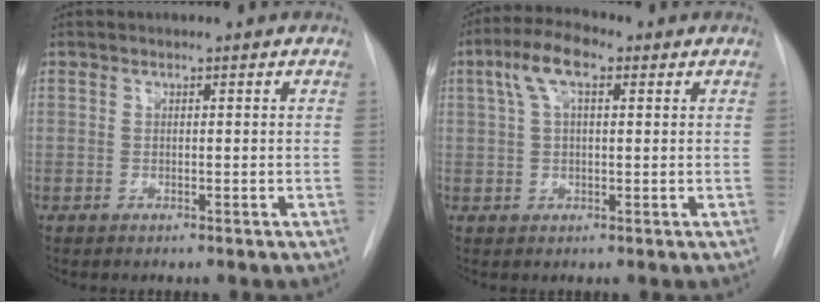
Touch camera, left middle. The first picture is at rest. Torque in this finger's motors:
{"motor_torque": [0.73, -0.97, 0.10, 0.12]}